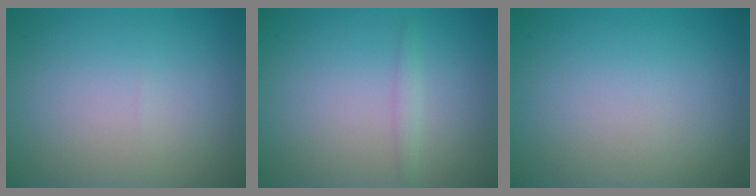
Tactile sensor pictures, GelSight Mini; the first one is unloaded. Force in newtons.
{"total": 0.8, "press": 0.8, "slide": 0.0}
{"total": 0.0}